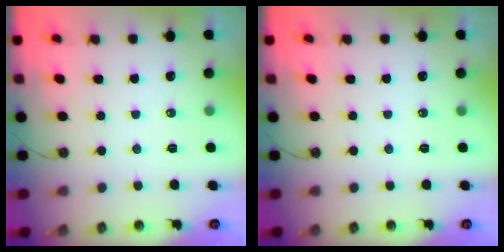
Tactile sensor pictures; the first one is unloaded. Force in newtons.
{"total": 0.0}